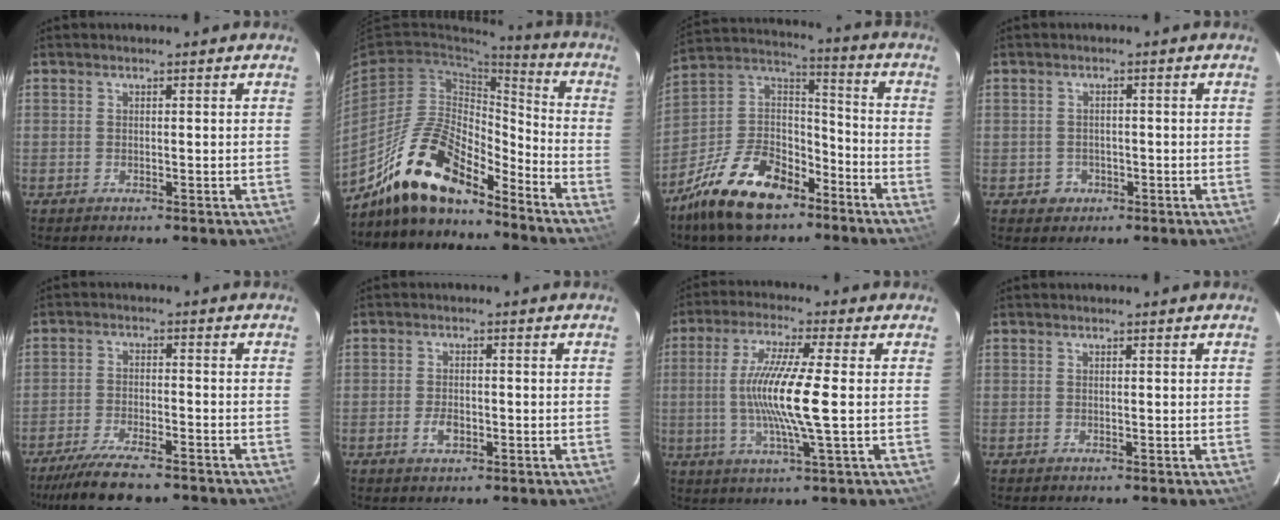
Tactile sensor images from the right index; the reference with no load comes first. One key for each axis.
{"total": 16.9, "fx": -13.0, "fy": 5.6, "fz": 9.1, "tx": -0.183, "ty": 0.007, "tz": -0.243}
{"total": 19.6, "fx": -12.7, "fy": 10.4, "fz": 10.7, "tx": -0.236, "ty": 0.024, "tz": -0.217}
{"total": 3.1, "fx": -1.0, "fy": 2.9, "fz": 0.3, "tx": -0.010, "ty": 0.007, "tz": -0.011}
{"total": 11.6, "fx": -9.7, "fy": 2.5, "fz": 5.8, "tx": -0.133, "ty": -0.022, "tz": -0.161}
{"total": 3.2, "fx": -1.3, "fy": 1.9, "fz": 2.1, "tx": -0.044, "ty": -0.002, "tz": -0.021}
{"total": 12.3, "fx": -0.7, "fy": 0.0, "fz": 12.3, "tx": -0.236, "ty": -0.008, "tz": -0.015}
{"total": 0.0}